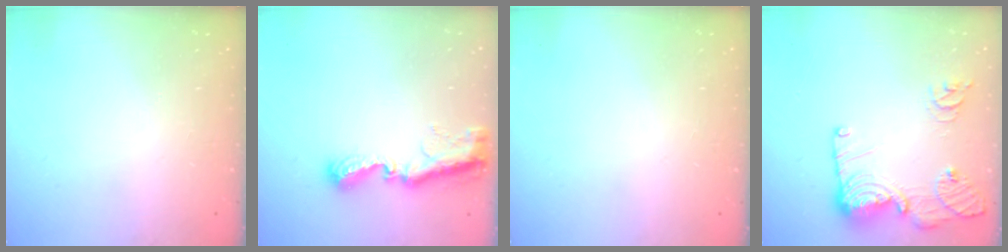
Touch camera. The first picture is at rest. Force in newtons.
{"total": 9.9, "press": 9.9, "slide": 0.7}
{"total": 0.0}
{"total": 15.8, "press": 15.7, "slide": 1.8}